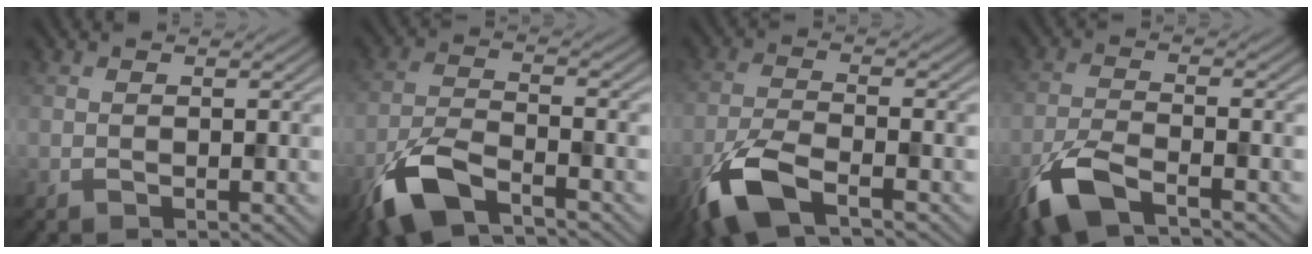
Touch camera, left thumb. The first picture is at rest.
{"total": 8.3, "force": [-5.5, 2.8, 5.6], "torque": [-0.123, -0.006, -0.120]}
{"total": 7.6, "force": [-4.7, 2.3, 5.6], "torque": [-0.127, -0.007, -0.108]}
{"total": 7.0, "force": [-4.6, 2.0, 5.0], "torque": [-0.112, -0.007, -0.104]}